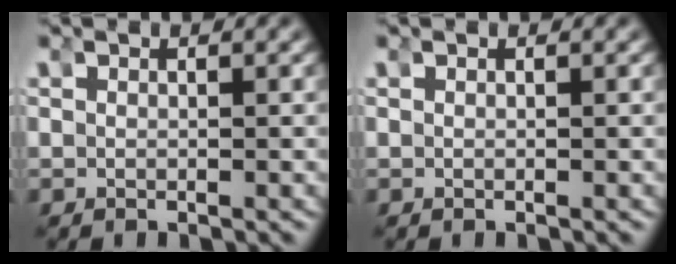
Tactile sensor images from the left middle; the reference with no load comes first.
{"total": 0.0}